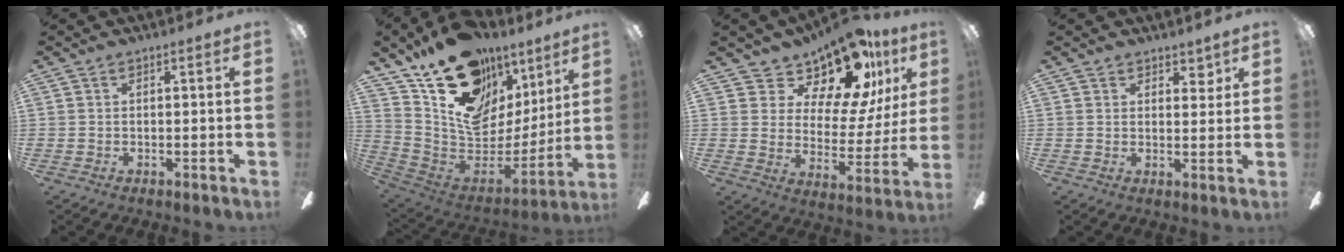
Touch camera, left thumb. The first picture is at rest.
{"total": 20.3, "force": [12.1, 12.7, 10.2], "torque": [-0.161, -0.085, 0.228]}
{"total": 15.2, "force": [12.4, 6.5, 6.0], "torque": [-0.094, -0.106, 0.212]}
{"total": 3.6, "force": [2.7, 2.3, 0.6], "torque": [0.004, -0.009, 0.046]}